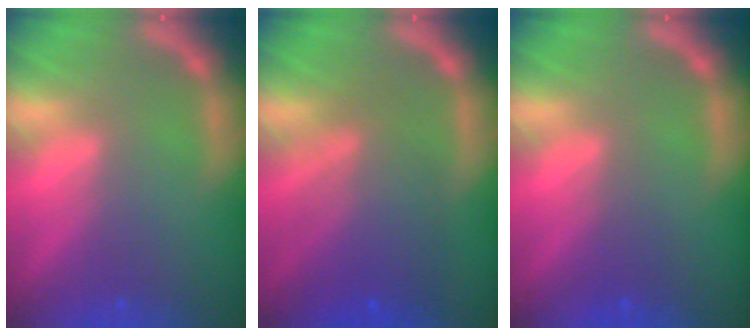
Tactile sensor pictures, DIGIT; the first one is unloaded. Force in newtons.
{"total": 6.6}
{"total": 1.5}